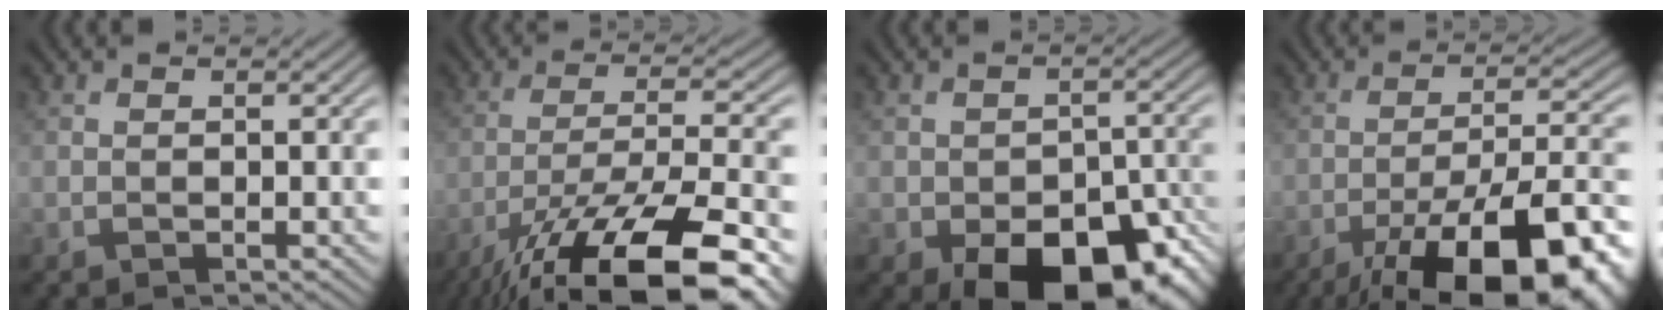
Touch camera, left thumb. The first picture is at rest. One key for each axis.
{"total": 17.8, "fx": -11.7, "fy": 5.0, "fz": 12.4, "tx": -0.212, "ty": -0.037, "tz": -0.190}
{"total": 13.9, "fx": -7.4, "fy": 7.4, "fz": 9.1, "tx": -0.126, "ty": -0.031, "tz": -0.108}
{"total": 18.3, "fx": -11.2, "fy": 6.1, "fz": 13.1, "tx": -0.176, "ty": -0.019, "tz": -0.167}